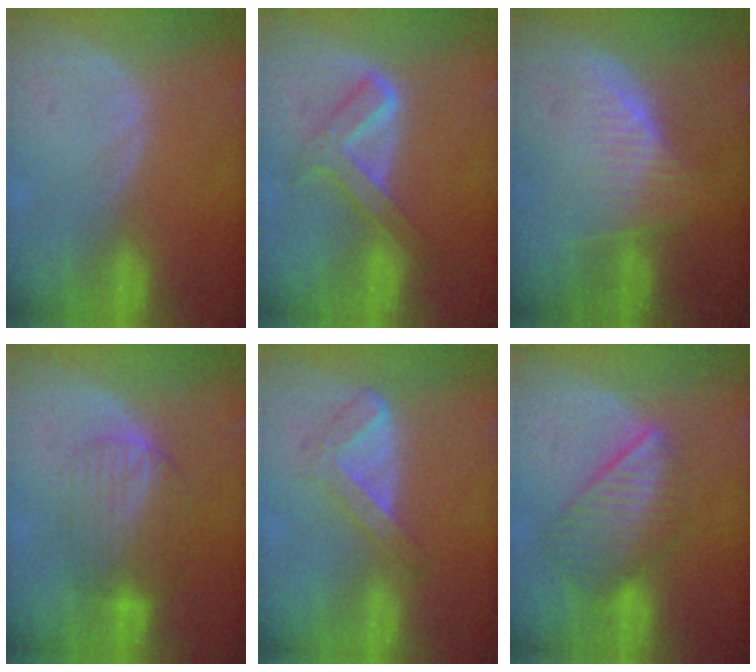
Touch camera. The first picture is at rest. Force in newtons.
{"total": 5.9, "press": 5.9, "slide": 0.2}
{"total": 6.3, "press": 6.1, "slide": 1.6}
{"total": 6.6, "press": 6.3, "slide": 1.8}
{"total": 5.5, "press": 4.7, "slide": 2.9}
{"total": 8.3, "press": 7.5, "slide": 3.6}